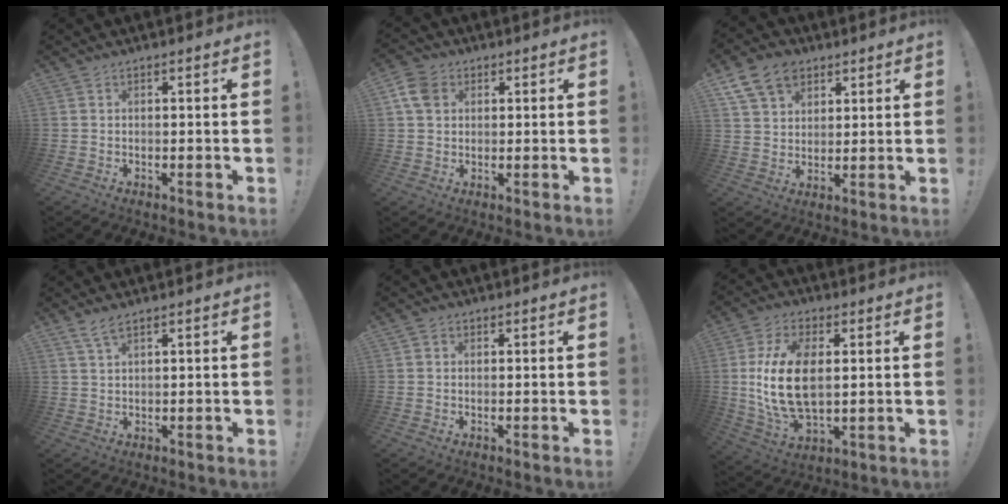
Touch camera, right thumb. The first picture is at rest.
{"total": 7.5, "force": [2.2, 5.9, 4.1], "torque": [-0.074, 0.004, 0.046]}
{"total": 11.9, "force": [6.5, 8.4, 5.3], "torque": [-0.084, -0.026, 0.129]}
{"total": 3.7, "force": [2.7, 0.7, 2.5], "torque": [-0.055, -0.007, 0.049]}
{"total": 1.0, "force": [0.3, 0.9, 0.2], "torque": [0.001, 0.000, 0.005]}
{"total": 17.0, "force": [1.8, 9.7, 13.8], "torque": [-0.271, -0.007, 0.033]}